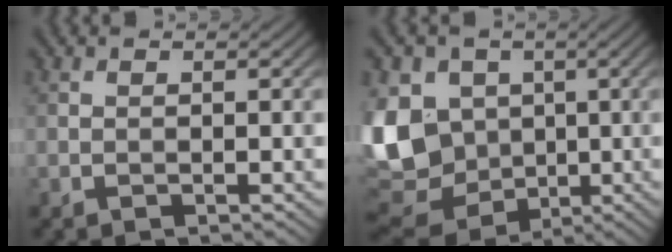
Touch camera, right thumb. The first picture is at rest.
{"total": 15.7, "force": [0.0, 12.9, 8.9], "torque": [-0.246, -0.010, 0.004]}